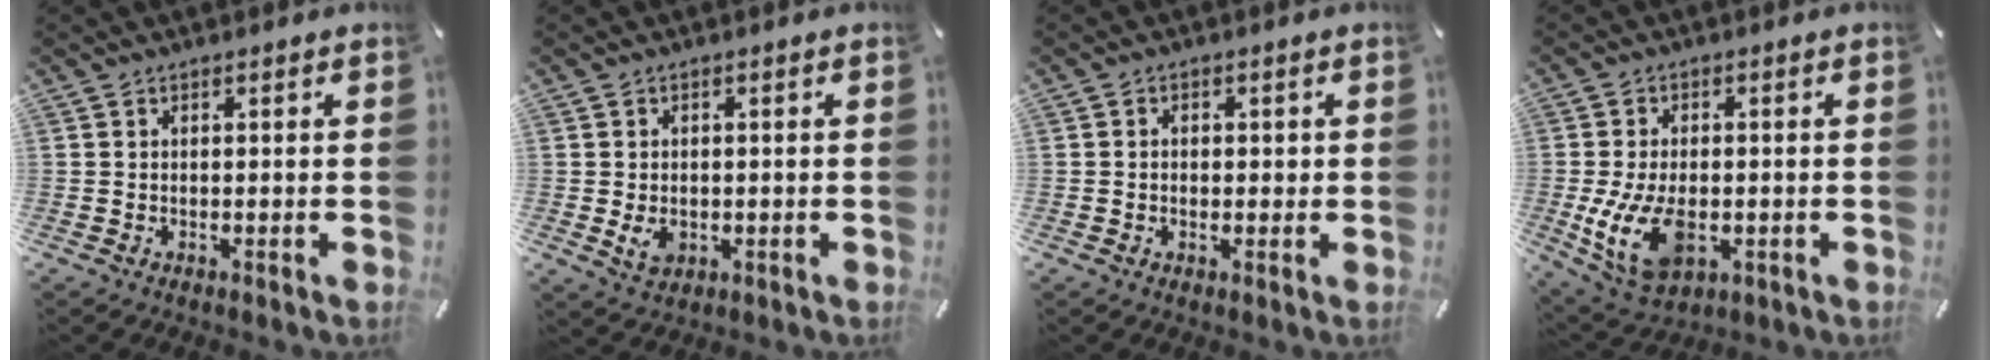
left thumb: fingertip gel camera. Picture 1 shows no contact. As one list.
[{"total": 4.5, "force": [-0.8, 3.6, 2.6], "torque": [-0.049, -0.001, -0.014]}, {"total": 1.9, "force": [-0.2, 1.6, 1.1], "torque": [-0.015, 0.003, -0.009]}, {"total": 12.5, "force": [-2.4, 7.8, 9.4], "torque": [-0.205, -0.010, -0.040]}]